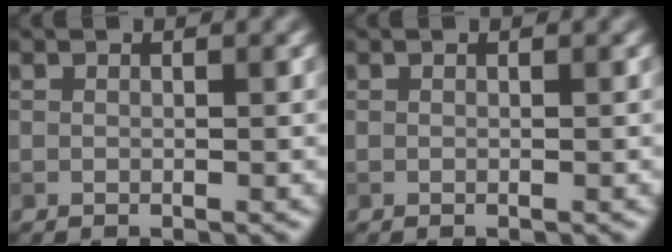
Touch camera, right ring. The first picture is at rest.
{"total": 0.0}